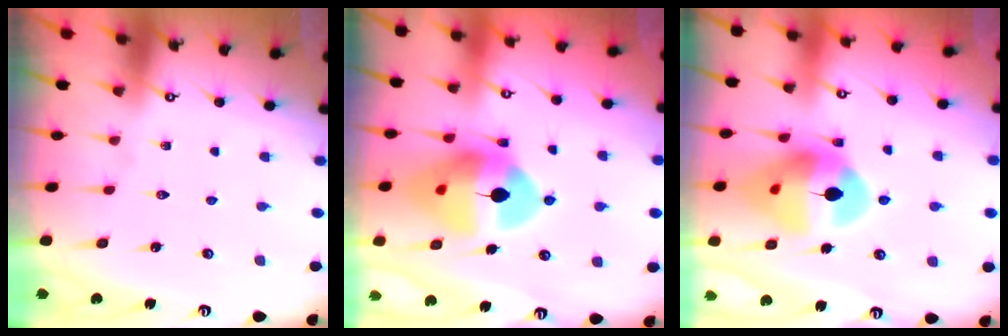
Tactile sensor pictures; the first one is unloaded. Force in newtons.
{"total": 15.7, "press": 15.6, "slide": 2.0}
{"total": 15.4, "press": 15.3, "slide": 1.5}